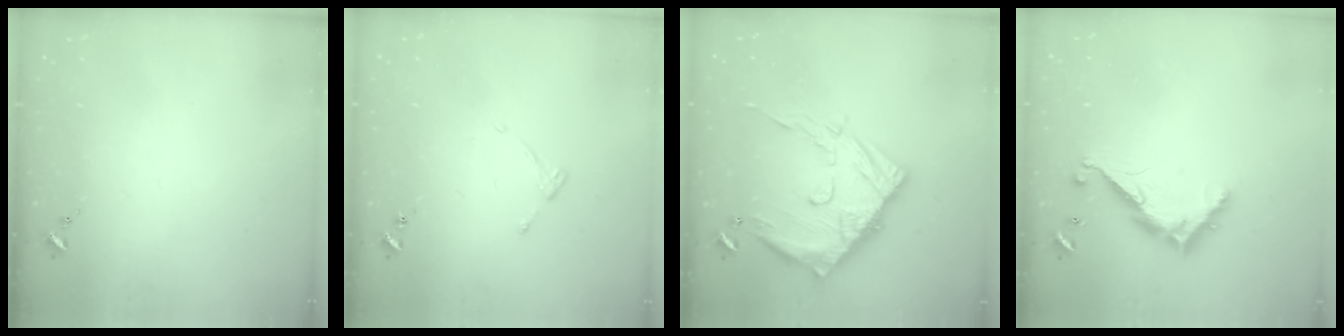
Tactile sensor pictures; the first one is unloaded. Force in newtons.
{"total": 4.1, "press": 4.1, "slide": 0.5}
{"total": 19.6, "press": 19.5, "slide": 2.0}
{"total": 10.2, "press": 10.2, "slide": 0.8}